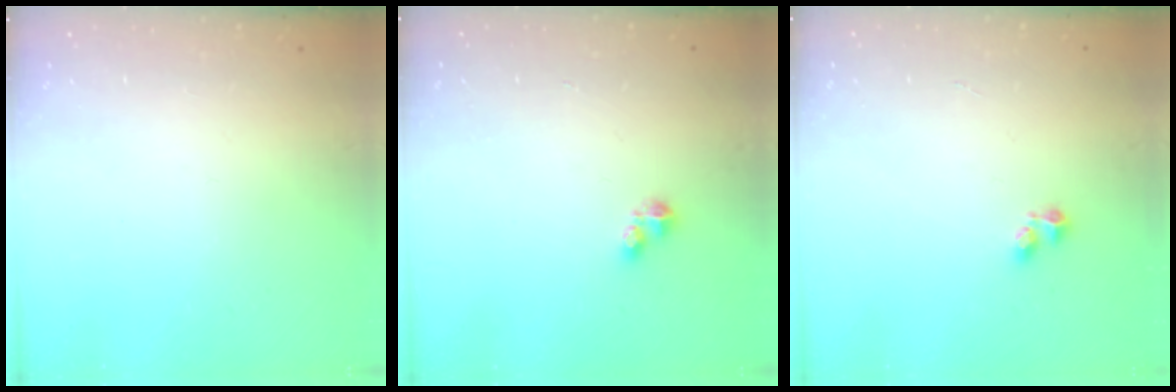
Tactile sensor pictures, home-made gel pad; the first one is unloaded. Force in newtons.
{"total": 2.8, "press": 2.8, "slide": 0.4}
{"total": 2.2, "press": 2.1, "slide": 0.6}